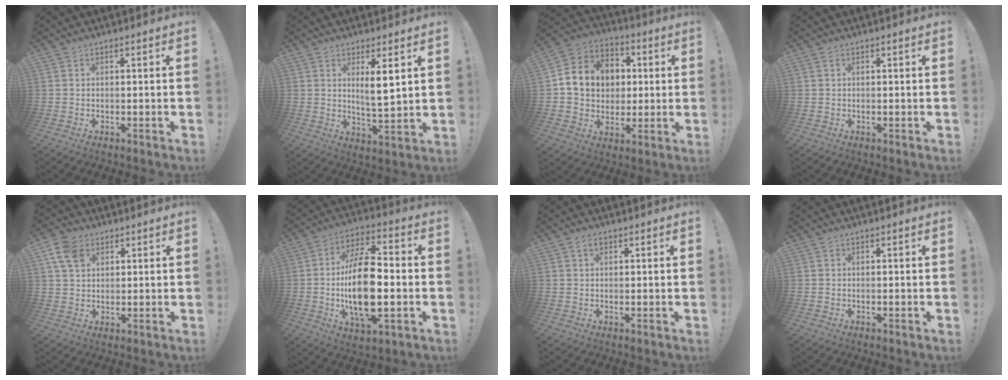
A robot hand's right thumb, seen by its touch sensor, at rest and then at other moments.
{"total": 6.9, "force": [3.1, 1.0, 6.0], "torque": [-0.091, -0.018, 0.048]}
{"total": 13.6, "force": [2.2, 12.0, 6.1], "torque": [-0.073, -0.002, 0.052]}
{"total": 0.0}
{"total": 8.1, "force": [3.8, 5.7, 4.4], "torque": [-0.080, -0.001, 0.077]}
{"total": 20.0, "force": [-2.3, 9.5, 17.5], "torque": [-0.329, -0.003, -0.041]}
{"total": 1.4, "force": [0.8, 0.8, 0.8], "torque": [-0.016, 0.001, 0.015]}
{"total": 0.0}